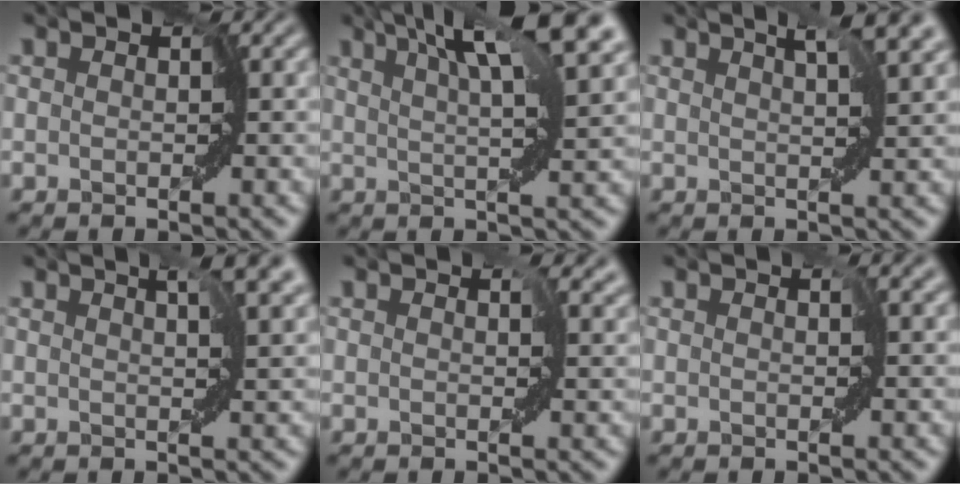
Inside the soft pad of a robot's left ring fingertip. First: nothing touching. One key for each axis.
{"total": 9.7, "fx": 5.8, "fy": 1.8, "fz": 7.5, "tx": -0.087, "ty": 0.038, "tz": 0.075}
{"total": 3.4, "fx": 2.4, "fy": 0.0, "fz": 2.4, "tx": -0.035, "ty": 0.006, "tz": 0.039}
{"total": 3.9, "fx": 2.1, "fy": 1.1, "fz": 3.1, "tx": -0.046, "ty": 0.004, "tz": 0.040}
{"total": 1.8, "fx": 1.0, "fy": 1.1, "fz": 1.0, "tx": -0.016, "ty": -0.002, "tz": 0.016}
{"total": 1.2, "fx": 0.7, "fy": 0.5, "fz": 0.8, "tx": -0.009, "ty": 0.005, "tz": 0.007}